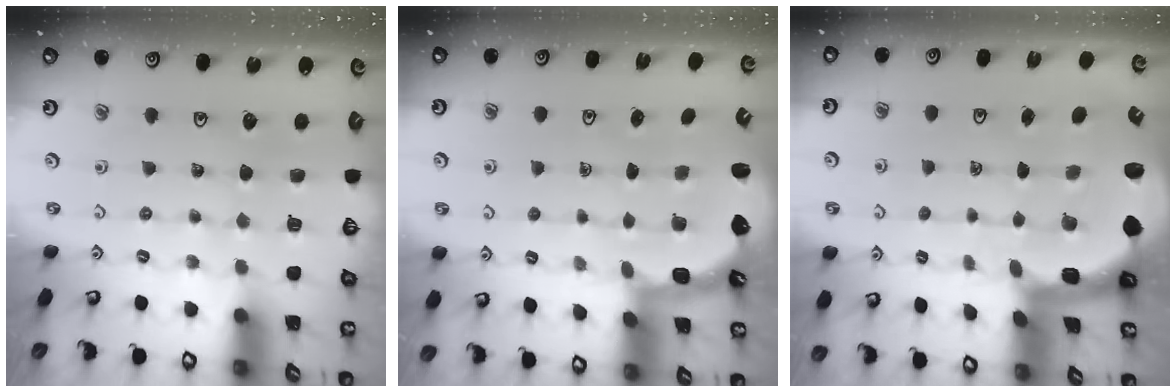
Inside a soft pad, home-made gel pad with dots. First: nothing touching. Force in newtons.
{"total": 2.8, "press": 2.2, "slide": 1.8}
{"total": 3.7, "press": 3.6, "slide": 1.0}